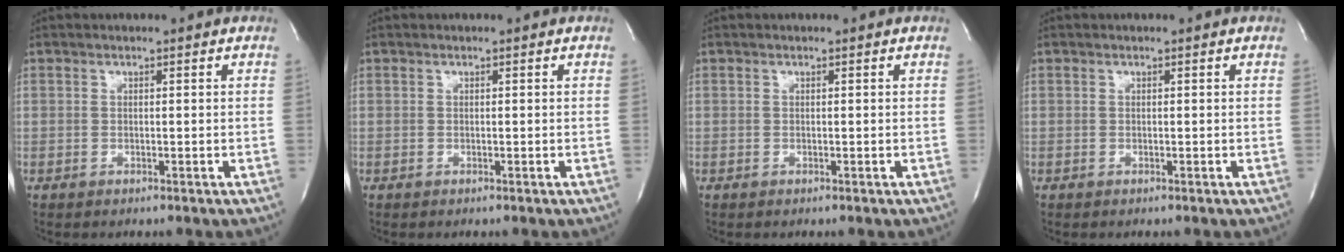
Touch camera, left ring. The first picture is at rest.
{"total": 0.0}
{"total": 0.0}
{"total": 0.0}